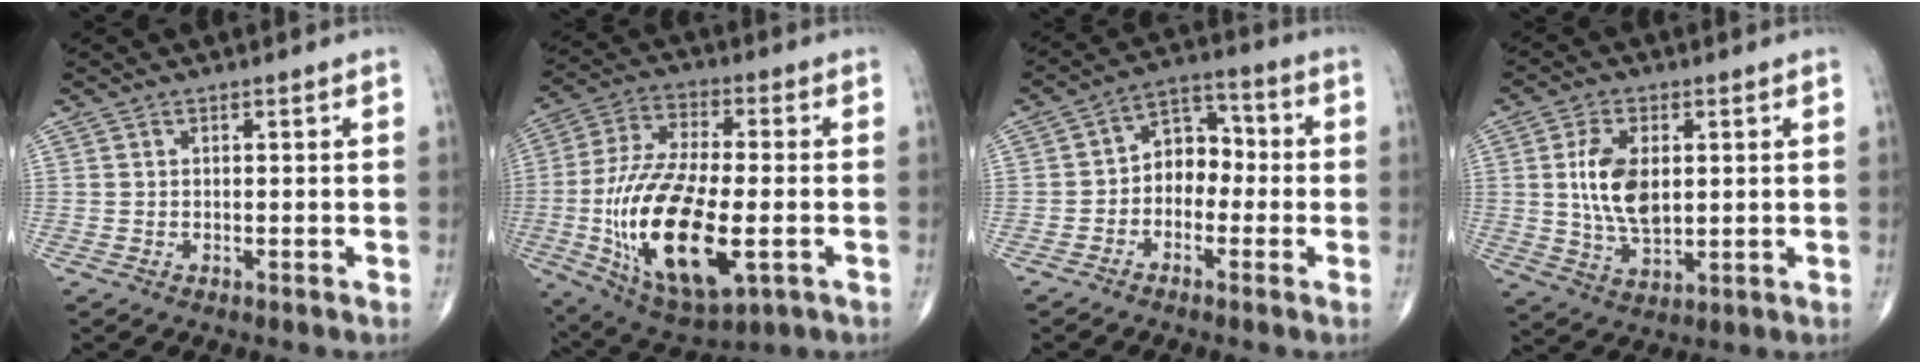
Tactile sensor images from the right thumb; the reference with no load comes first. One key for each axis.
{"total": 22.7, "fx": -4.8, "fy": 9.7, "fz": 20.0, "tx": -0.403, "ty": 0.000, "tz": -0.068}
{"total": 7.8, "fx": -1.3, "fy": 5.9, "fz": 4.9, "tx": -0.043, "ty": 0.040, "tz": -0.041}
{"total": 10.3, "fx": 1.6, "fy": 5.8, "fz": 8.4, "tx": -0.154, "ty": -0.009, "tz": 0.036}